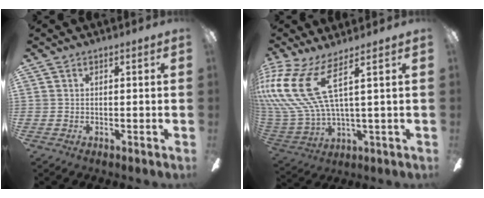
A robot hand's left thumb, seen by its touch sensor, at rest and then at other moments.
{"total": 18.3, "force": [7.9, 7.0, 14.9], "torque": [-0.338, -0.038, 0.134]}